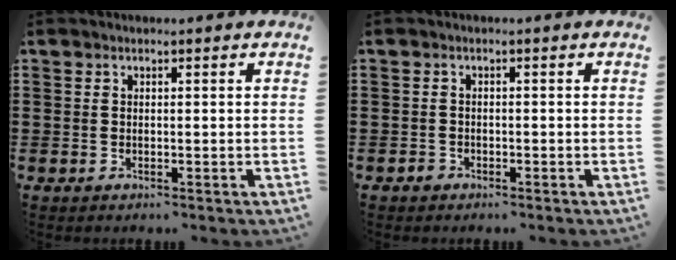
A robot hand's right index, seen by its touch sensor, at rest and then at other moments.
{"total": 0.9, "force": [-0.7, 0.5, 0.3], "torque": [-0.008, -0.002, -0.015]}